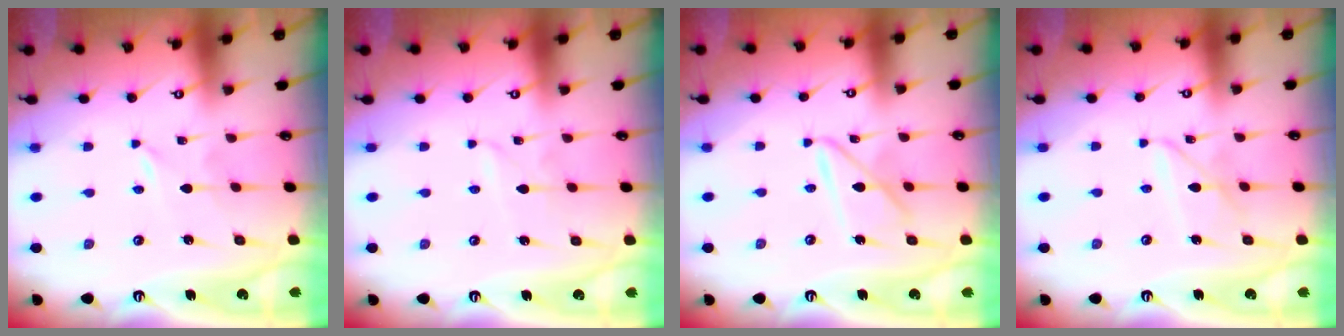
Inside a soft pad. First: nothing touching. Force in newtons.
{"total": 1.6, "press": 1.5, "slide": 0.1}
{"total": 9.6, "press": 9.6, "slide": 0.9}
{"total": 6.9, "press": 6.9, "slide": 0.6}